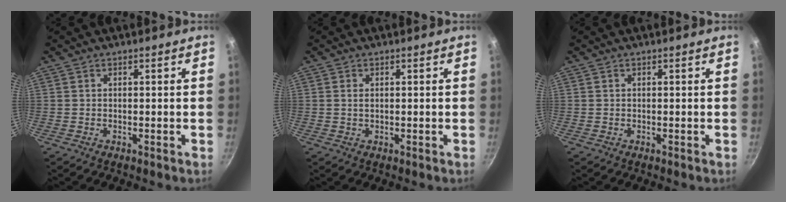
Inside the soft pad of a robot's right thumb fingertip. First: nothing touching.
{"total": 1.2, "force": [0.2, 0.7, 0.9], "torque": [-0.016, 0.001, 0.003]}
{"total": 0.0}